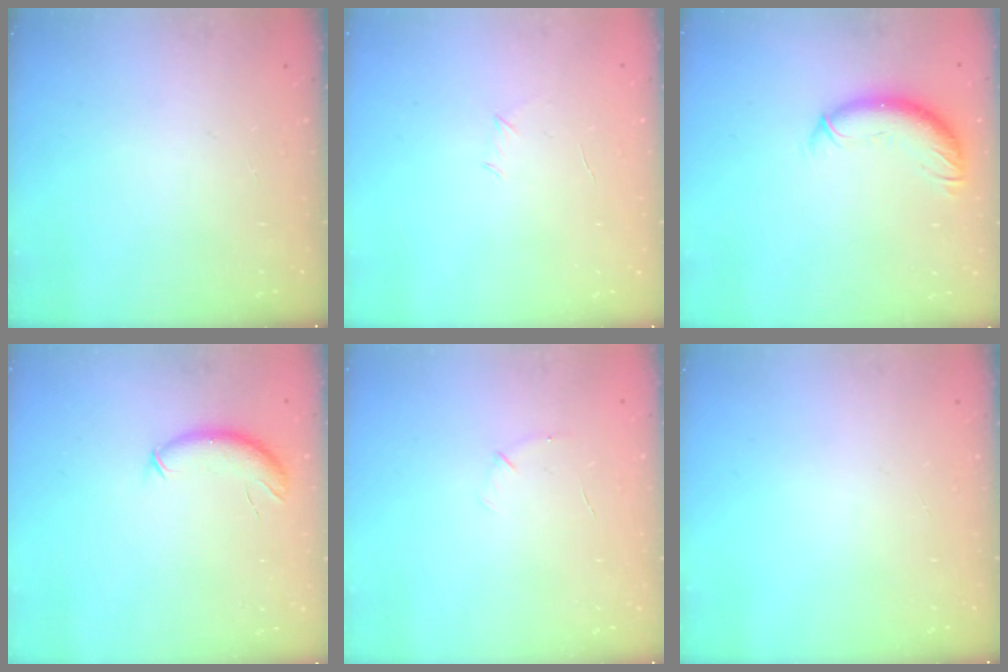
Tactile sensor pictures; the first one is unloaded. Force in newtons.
{"total": 3.6, "press": 3.5, "slide": 1.0}
{"total": 10.0, "press": 9.8, "slide": 1.9}
{"total": 8.4, "press": 8.3, "slide": 1.3}
{"total": 3.3, "press": 3.2, "slide": 0.9}
{"total": 0.0}